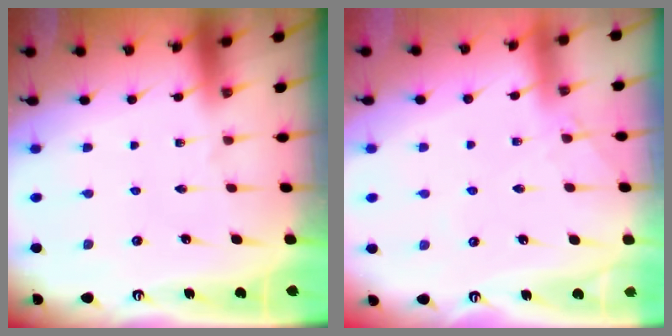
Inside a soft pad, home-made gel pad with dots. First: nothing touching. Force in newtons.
{"total": 3.1, "press": 3.1, "slide": 0.5}